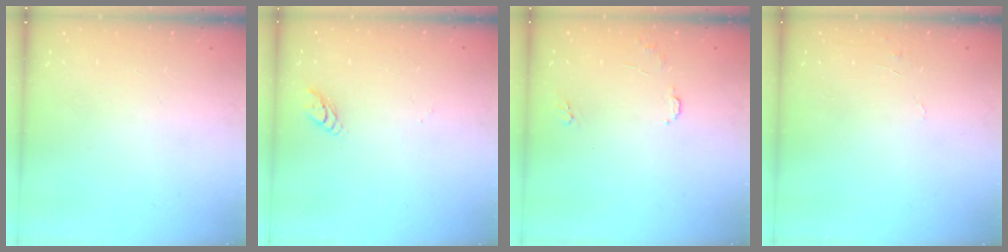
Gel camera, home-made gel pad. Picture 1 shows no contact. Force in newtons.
{"total": 4.0, "press": 4.0, "slide": 0.3}
{"total": 6.0, "press": 5.9, "slide": 0.7}
{"total": 4.2, "press": 4.2, "slide": 0.4}